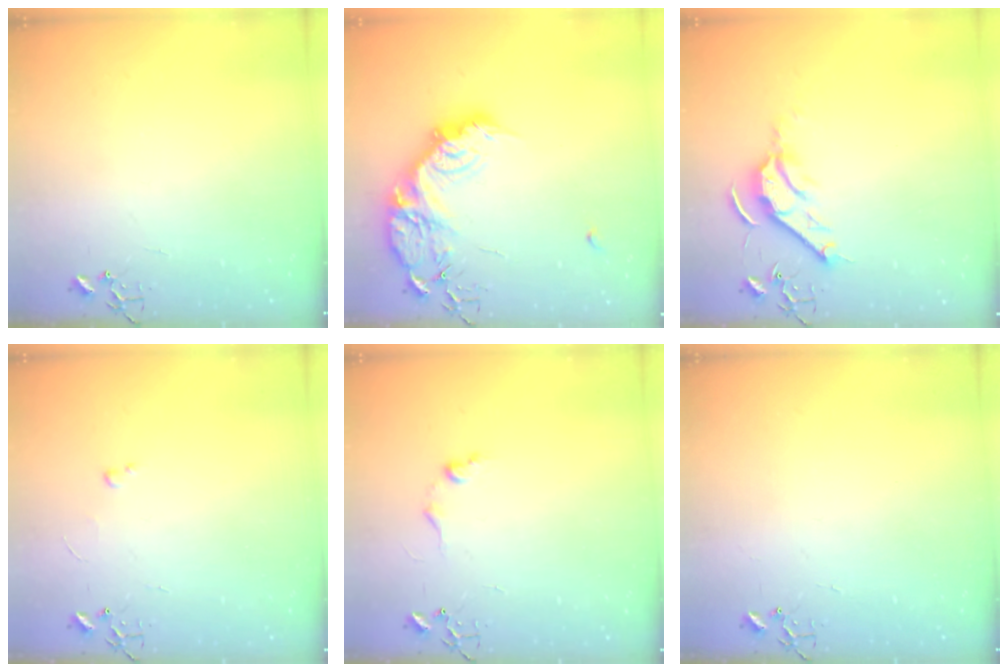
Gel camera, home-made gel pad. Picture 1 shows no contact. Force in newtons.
{"total": 20.8, "press": 20.7, "slide": 1.5}
{"total": 10.3, "press": 10.2, "slide": 1.2}
{"total": 2.0, "press": 2.0, "slide": 0.3}
{"total": 6.4, "press": 6.3, "slide": 0.8}
{"total": 1.4, "press": 1.4, "slide": 0.2}